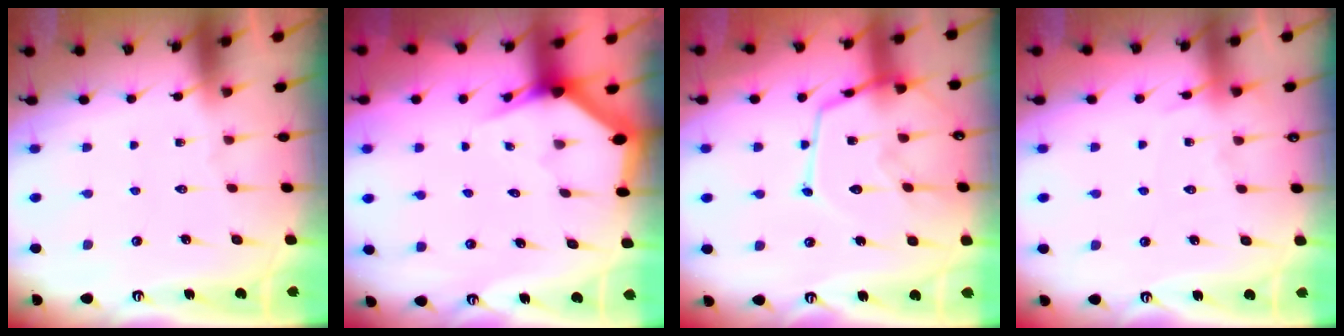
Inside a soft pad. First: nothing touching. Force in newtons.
{"total": 2.9, "press": 2.9, "slide": 0.1}
{"total": 16.7, "press": 16.6, "slide": 1.4}
{"total": 4.3, "press": 4.2, "slide": 0.5}